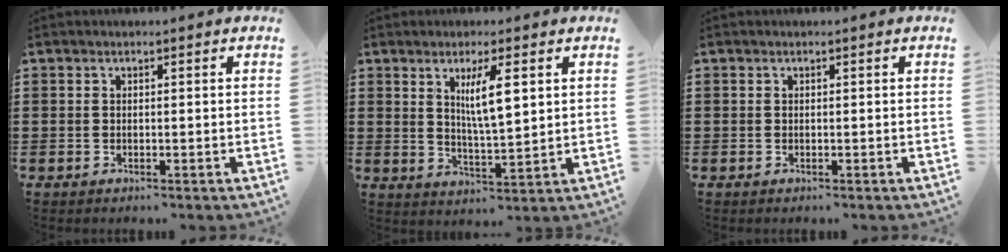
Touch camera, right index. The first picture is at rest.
{"total": 6.1, "force": [2.2, 1.3, 5.5], "torque": [-0.097, -0.001, 0.032]}
{"total": 0.0}